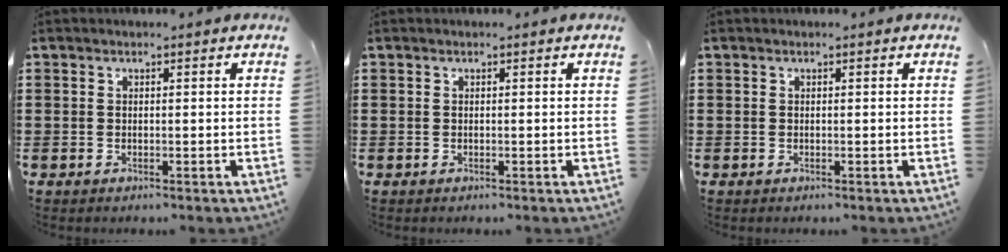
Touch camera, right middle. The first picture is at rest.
{"total": 0.0}
{"total": 0.0}